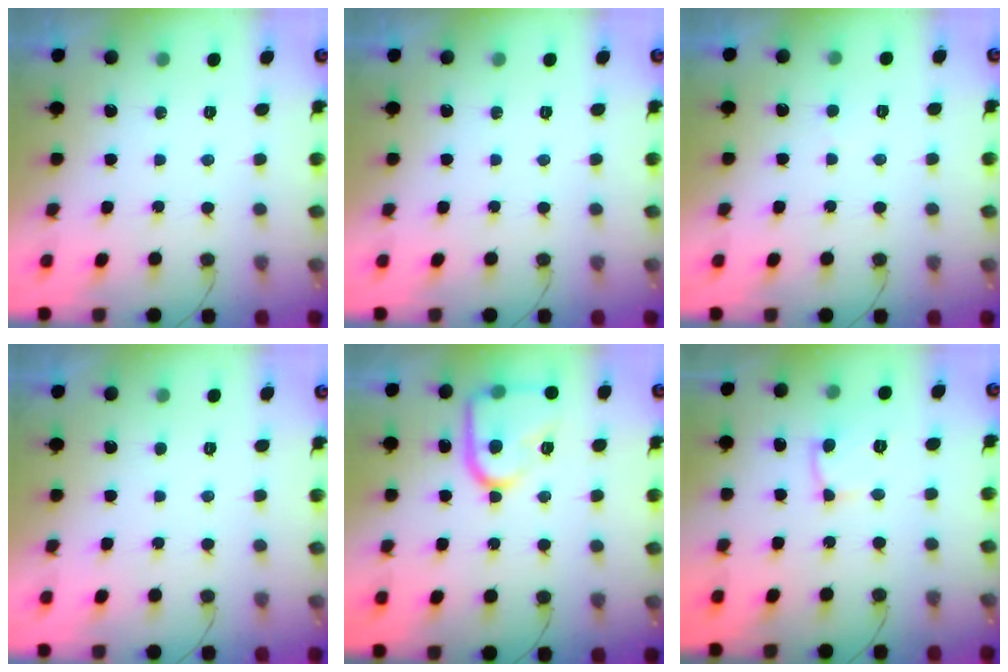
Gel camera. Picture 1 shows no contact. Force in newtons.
{"total": 0.0}
{"total": 2.4, "press": 2.4, "slide": 0.2}
{"total": 1.6, "press": 1.6, "slide": 0.2}
{"total": 14.2, "press": 14.1, "slide": 1.2}
{"total": 7.4, "press": 7.4, "slide": 0.9}